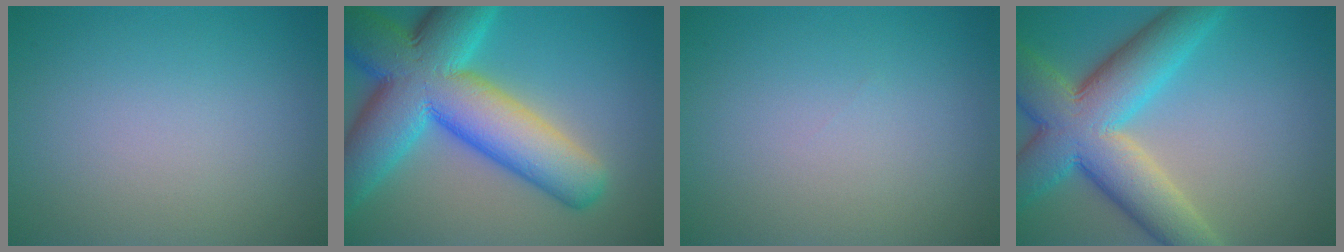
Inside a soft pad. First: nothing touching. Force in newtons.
{"total": 14.3, "press": 14.2, "slide": 0.4}
{"total": 0.0}
{"total": 11.5, "press": 11.5, "slide": 0.8}